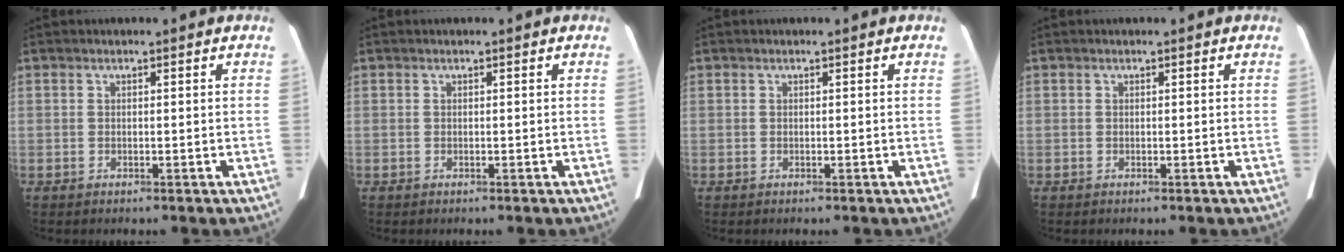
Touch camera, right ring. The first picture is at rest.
{"total": 0.0}
{"total": 0.0}
{"total": 0.0}